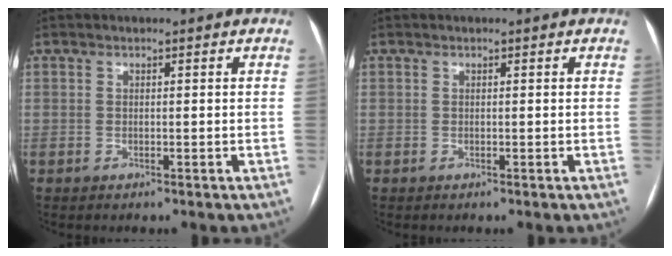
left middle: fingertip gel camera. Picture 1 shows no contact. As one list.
[{"total": 0.0}]